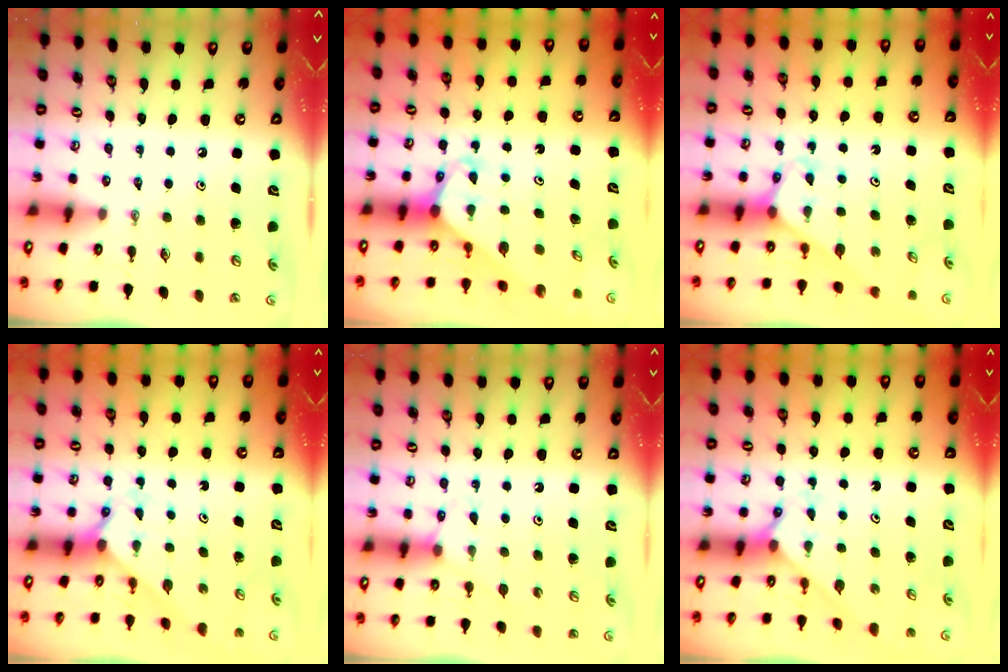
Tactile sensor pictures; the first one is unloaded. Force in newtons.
{"total": 2.5, "press": 2.5, "slide": 0.1}
{"total": 3.1, "press": 3.1, "slide": 0.2}
{"total": 2.0, "press": 2.0, "slide": 0.2}
{"total": 5.9, "press": 5.8, "slide": 0.6}
{"total": 2.3, "press": 2.3, "slide": 0.2}